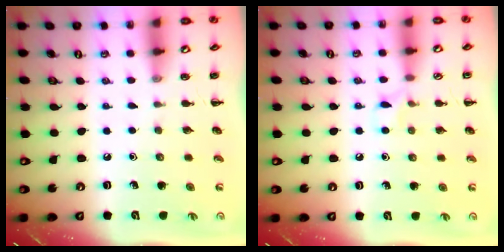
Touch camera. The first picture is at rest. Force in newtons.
{"total": 4.7, "press": 4.3, "slide": 1.8}